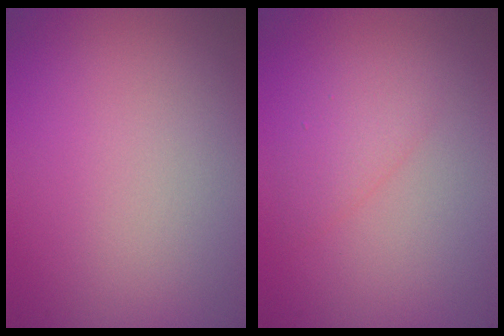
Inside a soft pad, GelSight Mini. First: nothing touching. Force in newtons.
{"total": 1.7, "press": 1.7, "slide": 0.2}